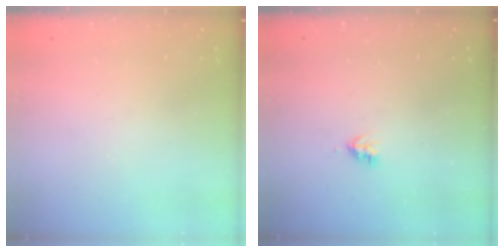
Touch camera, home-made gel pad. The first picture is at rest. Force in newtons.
{"total": 3.6, "press": 3.6, "slide": 0.5}